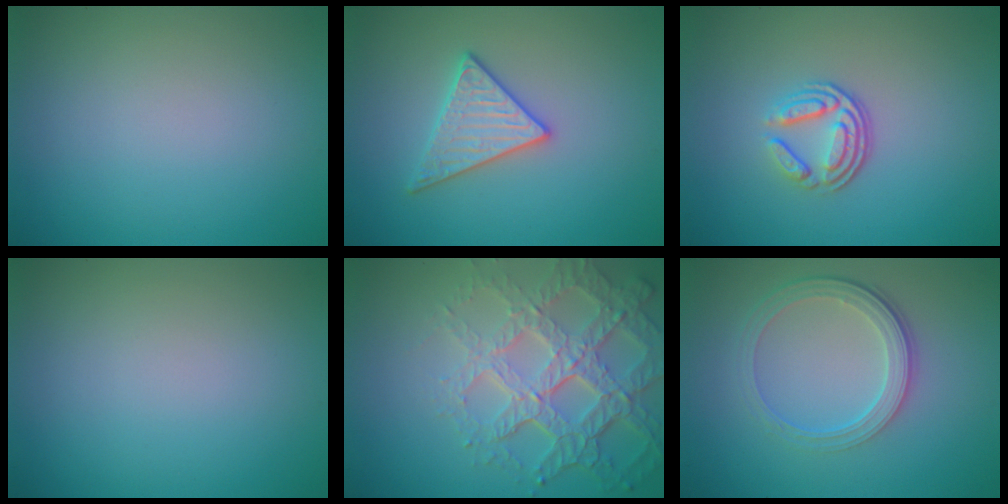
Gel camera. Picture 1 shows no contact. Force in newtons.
{"total": 3.0, "press": 3.0, "slide": 0.1}
{"total": 3.7, "press": 2.6, "slide": 2.7}
{"total": 0.0}
{"total": 7.7, "press": 5.3, "slide": 5.5}
{"total": 4.0, "press": 2.9, "slide": 2.8}